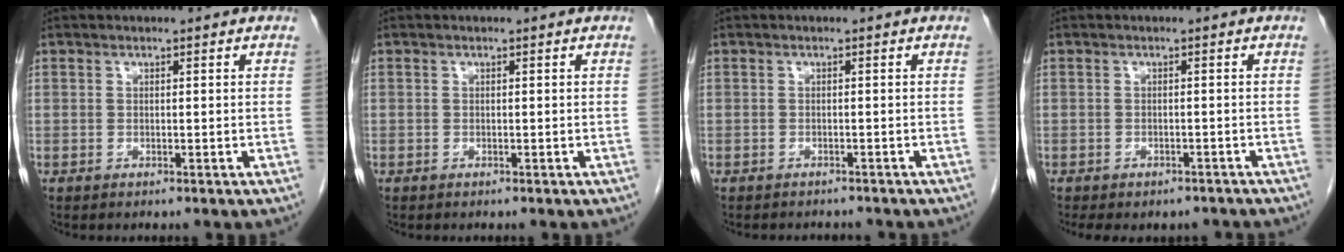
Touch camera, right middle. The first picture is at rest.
{"total": 0.0}
{"total": 4.0, "force": [-3.7, 1.1, 0.8], "torque": [-0.008, -0.001, -0.045]}
{"total": 7.7, "force": [-6.3, 3.6, 2.6], "torque": [-0.040, 0.006, -0.074]}